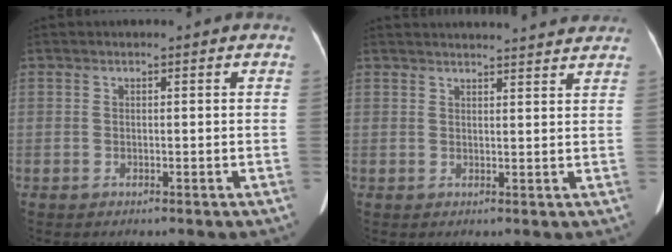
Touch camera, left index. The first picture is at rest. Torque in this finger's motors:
{"motor_torque": [-0.35, -1.41, 0.11, 0.02]}